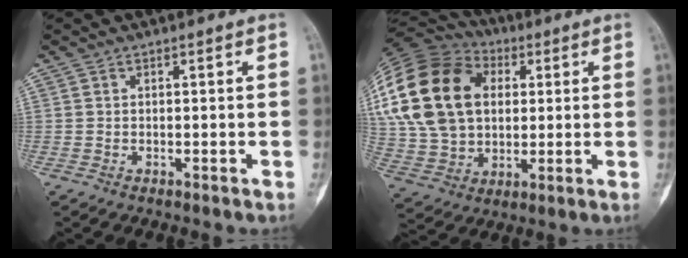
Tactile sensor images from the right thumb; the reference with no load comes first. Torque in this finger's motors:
{"motor_torque": [-1.18, 2.48, 2.37, 0.40, 0.27]}